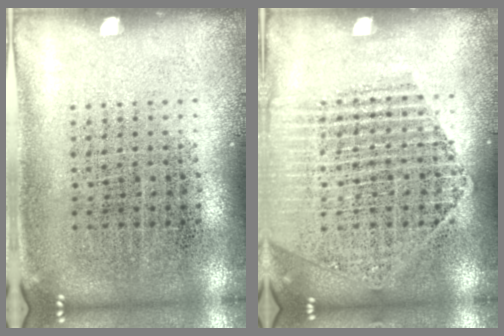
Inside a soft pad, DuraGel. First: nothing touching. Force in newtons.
{"total": 1.7, "press": 1.6, "slide": 0.4}